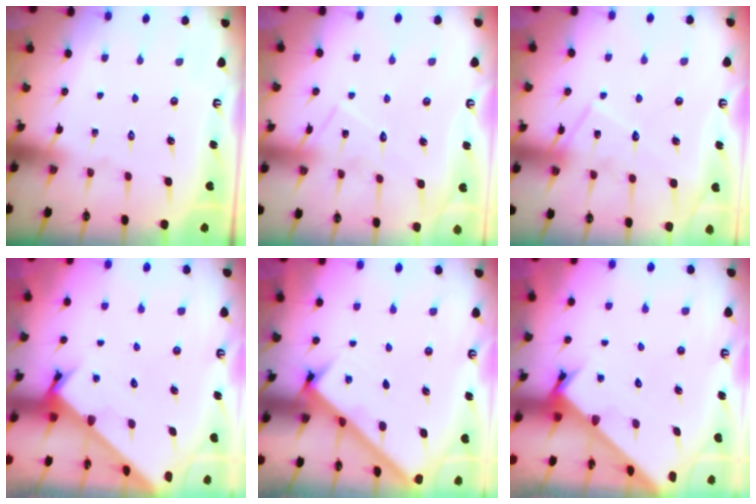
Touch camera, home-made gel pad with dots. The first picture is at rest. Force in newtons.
{"total": 8.8, "press": 8.8, "slide": 0.1}
{"total": 12.6, "press": 12.5, "slide": 0.8}
{"total": 2.3, "press": 2.3, "slide": 0.1}
{"total": 2.5, "press": 2.5, "slide": 0.3}
{"total": 2.2, "press": 2.2, "slide": 0.2}